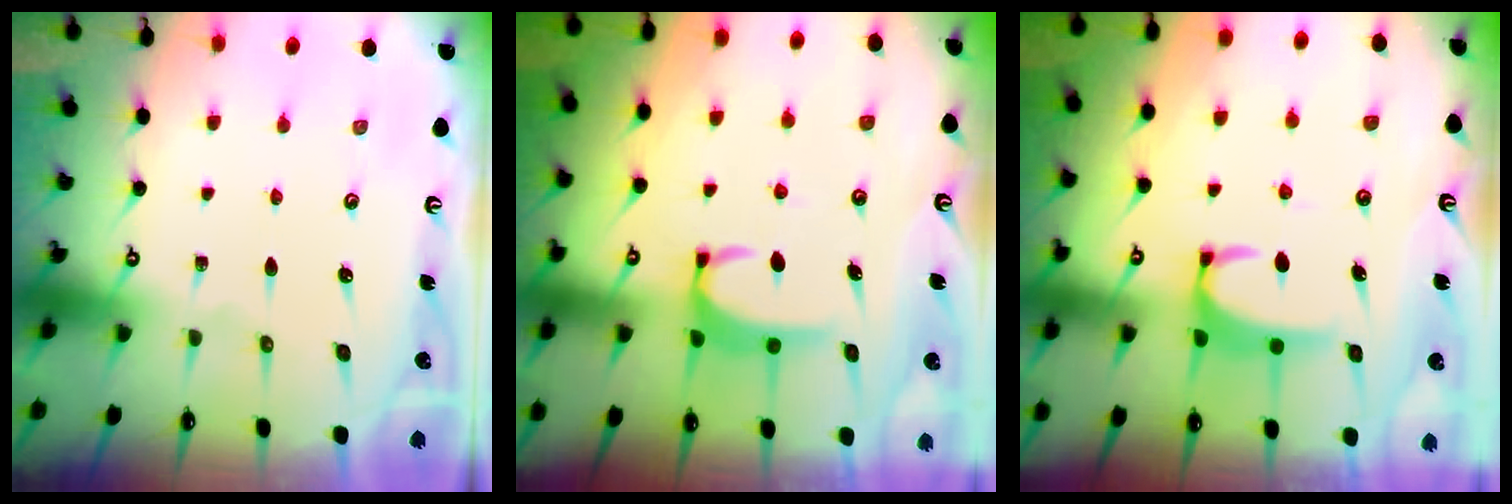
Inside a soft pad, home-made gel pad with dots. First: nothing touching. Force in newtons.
{"total": 2.7, "press": 2.7, "slide": 0.5}
{"total": 2.6, "press": 2.6, "slide": 0.5}